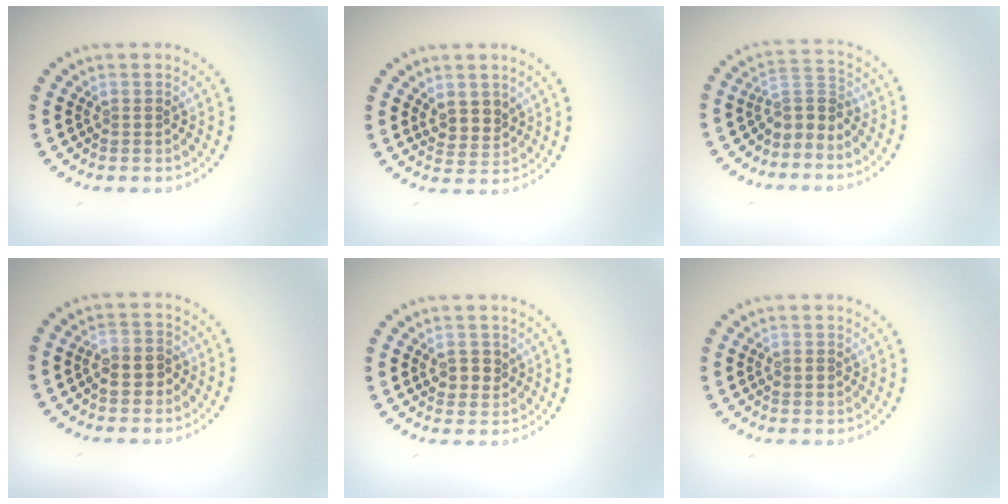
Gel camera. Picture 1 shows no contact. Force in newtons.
{"total": 2.3, "press": 2.2, "slide": 0.9}
{"total": 2.7, "press": 2.0, "slide": 1.9}
{"total": 2.1, "press": 2.0, "slide": 0.7}
{"total": 2.1, "press": 2.1, "slide": 0.6}
{"total": 1.1, "press": 1.1, "slide": 0.1}